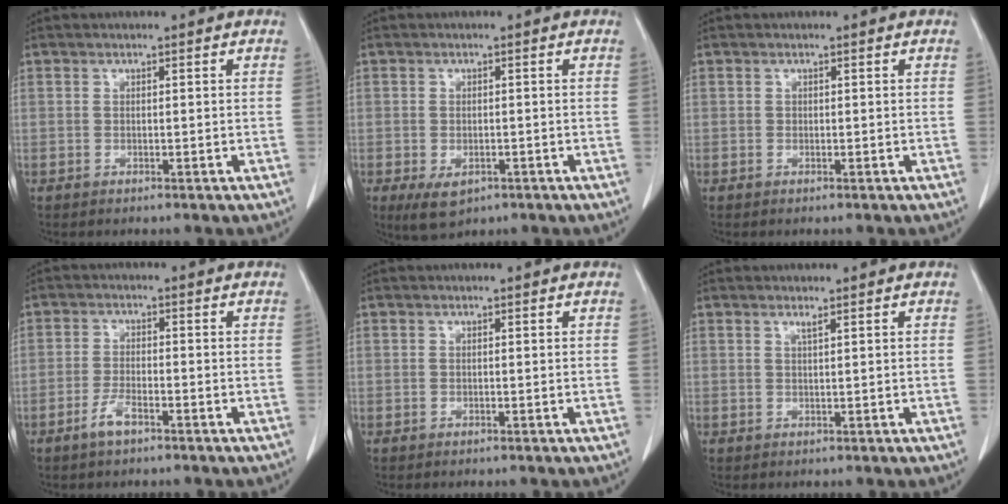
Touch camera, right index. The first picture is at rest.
{"total": 4.2, "force": [-2.0, 2.5, 2.8], "torque": [-0.051, -0.006, -0.021]}
{"total": 0.0}
{"total": 3.2, "force": [-2.0, 0.8, 2.3], "torque": [-0.050, 0.001, -0.039]}
{"total": 0.0}
{"total": 0.9, "force": [0.6, -0.2, 0.6], "torque": [-0.017, -0.004, 0.014]}